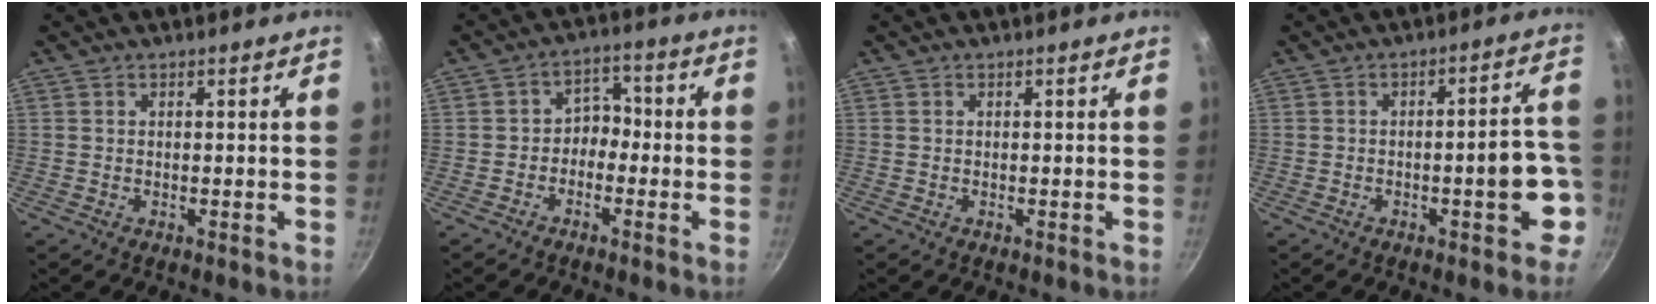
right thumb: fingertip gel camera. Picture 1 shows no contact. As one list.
[{"total": 4.7, "force": [-1.5, 3.6, 2.5], "torque": [-0.004, 0.030, -0.038]}, {"total": 0.0}, {"total": 9.0, "force": [-3.2, 3.2, 7.8], "torque": [-0.068, 0.042, -0.038]}]